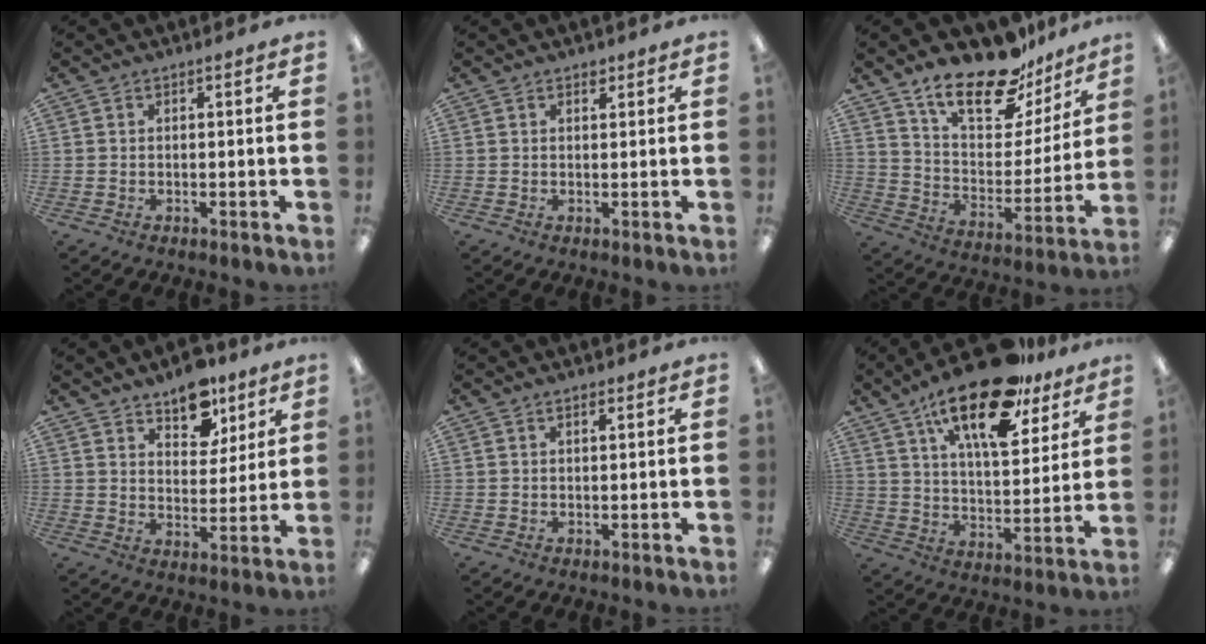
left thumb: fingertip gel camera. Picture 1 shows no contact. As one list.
[{"total": 1.4, "force": [1.1, 0.7, 0.5], "torque": [-0.004, -0.002, 0.018]}, {"total": 20.1, "force": [15.6, 8.2, 9.7], "torque": [-0.158, -0.104, 0.272]}, {"total": 9.9, "force": [7.7, 5.2, 3.5], "torque": [-0.042, -0.044, 0.138]}, {"total": 1.0, "force": [0.7, 0.4, 0.6], "torque": [-0.006, -0.003, 0.011]}, {"total": 21.2, "force": [14.2, 8.2, 13.4], "torque": [-0.218, -0.073, 0.235]}]